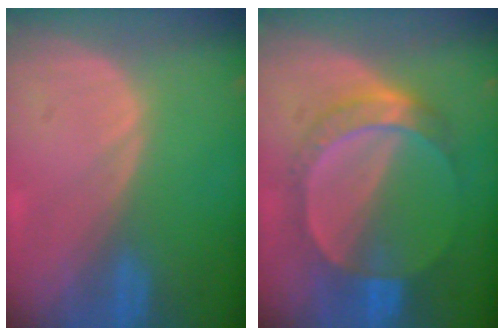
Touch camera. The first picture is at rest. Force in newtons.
{"total": 6.8, "press": 6.8, "slide": 0.8}